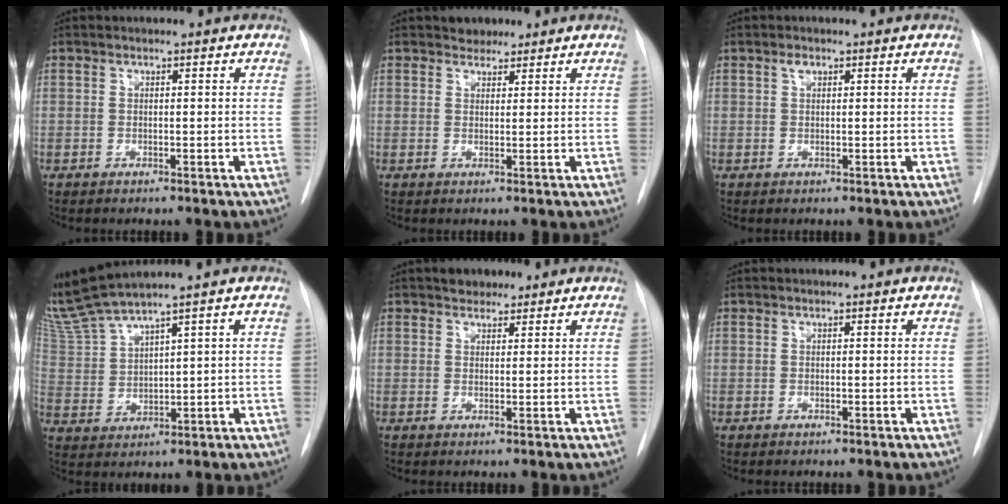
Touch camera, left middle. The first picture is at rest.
{"total": 2.3, "force": [1.8, 1.4, 0.2], "torque": [-0.003, 0.004, 0.025]}
{"total": 1.0, "force": [0.5, 0.6, 0.6], "torque": [-0.012, 0.004, 0.008]}
{"total": 7.2, "force": [6.6, -1.3, 2.6], "torque": [-0.074, 0.000, 0.150]}
{"total": 2.7, "force": [2.0, 1.7, 0.7], "torque": [-0.009, 0.006, 0.029]}
{"total": 0.0}